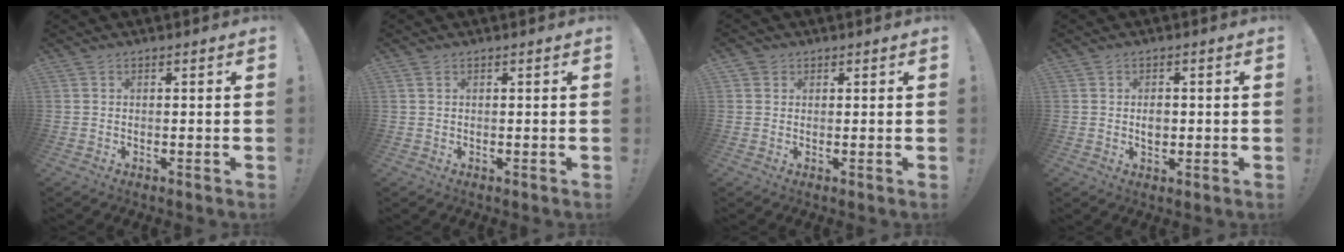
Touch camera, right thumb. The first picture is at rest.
{"total": 1.0, "force": [0.4, 0.4, 0.8], "torque": [-0.021, 0.004, 0.009]}
{"total": 2.1, "force": [1.1, 1.8, 0.3], "torque": [-0.003, -0.002, 0.020]}
{"total": 3.3, "force": [-0.4, 2.5, 2.2], "torque": [-0.026, -0.001, -0.010]}